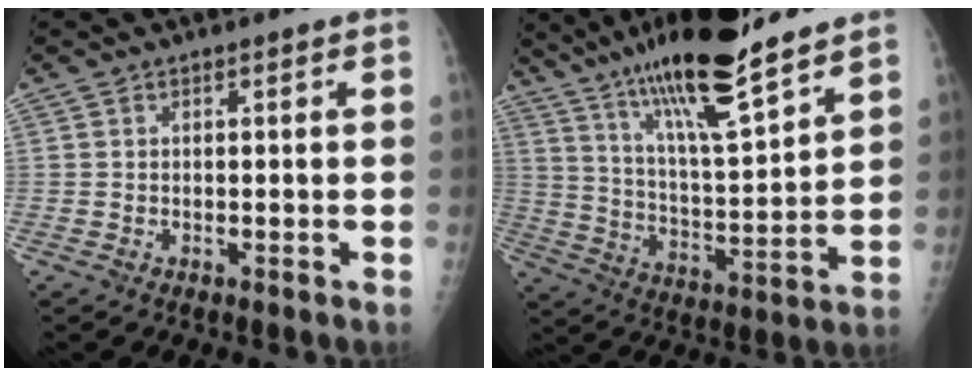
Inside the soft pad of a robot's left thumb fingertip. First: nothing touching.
{"total": 18.7, "force": [13.9, 3.3, 12.1], "torque": [-0.190, -0.071, 0.241]}